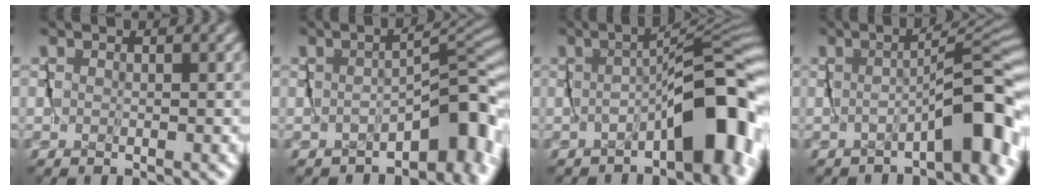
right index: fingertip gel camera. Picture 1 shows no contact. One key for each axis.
{"total": 5.0, "fx": -3.6, "fy": 1.9, "fz": 2.9, "tx": -0.026, "ty": 0.009, "tz": -0.059}
{"total": 5.6, "fx": -2.4, "fy": 0.9, "fz": 5.0, "tx": -0.048, "ty": 0.005, "tz": -0.033}
{"total": 4.8, "fx": -3.0, "fy": 0.5, "fz": 3.6, "tx": -0.020, "ty": 0.012, "tz": -0.045}